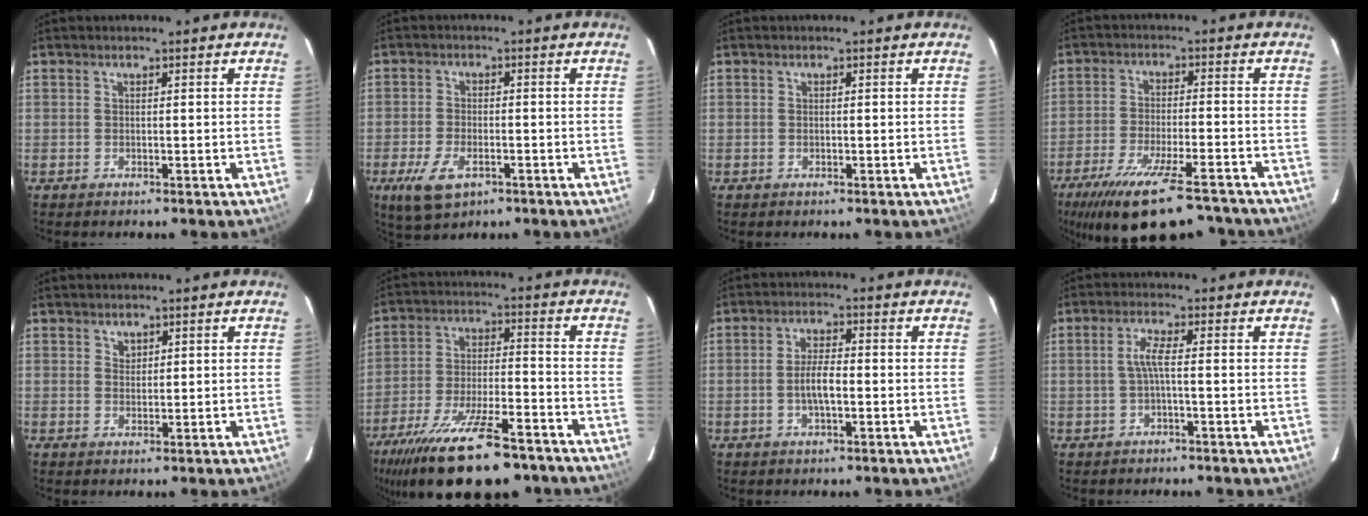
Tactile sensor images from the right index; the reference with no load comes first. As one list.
[{"total": 7.7, "force": [-3.7, 3.9, 5.4], "torque": [-0.130, -0.016, -0.065]}, {"total": 0.0}, {"total": 18.3, "force": [-14.4, 4.2, 10.4], "torque": [-0.201, -0.042, -0.220]}, {"total": 1.5, "force": [1.0, 1.1, 0.3], "torque": [0.001, 0.003, 0.018]}, {"total": 22.4, "force": [-16.9, 6.3, 13.2], "torque": [-0.252, -0.043, -0.261]}, {"total": 4.4, "force": [-1.1, 1.4, 4.0], "torque": [-0.079, 0.002, -0.019]}, {"total": 2.7, "force": [-0.6, -0.2, 2.6], "torque": [-0.055, 0.003, -0.012]}]